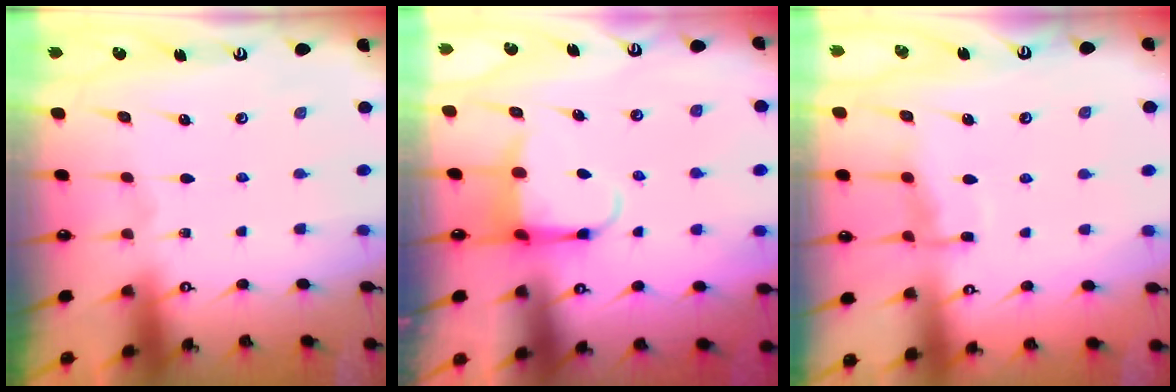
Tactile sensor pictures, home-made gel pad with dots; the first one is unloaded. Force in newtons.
{"total": 4.1, "press": 4.0, "slide": 1.1}
{"total": 7.7, "press": 7.7, "slide": 0.7}